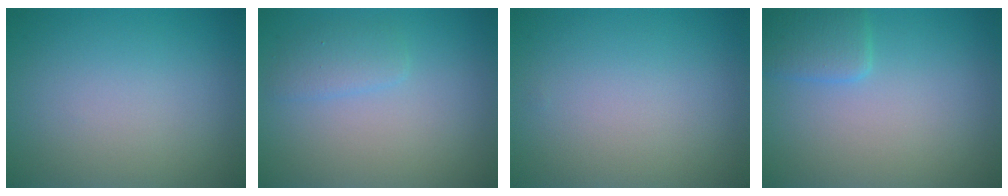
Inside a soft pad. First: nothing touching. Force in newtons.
{"total": 1.5, "press": 1.5, "slide": 0.1}
{"total": 0.0}
{"total": 2.1, "press": 2.1, "slide": 0.1}